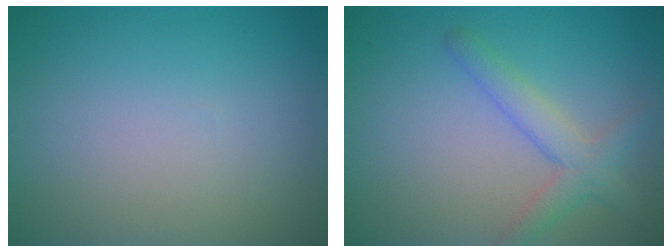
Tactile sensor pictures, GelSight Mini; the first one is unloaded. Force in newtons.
{"total": 3.0, "press": 3.0, "slide": 0.2}